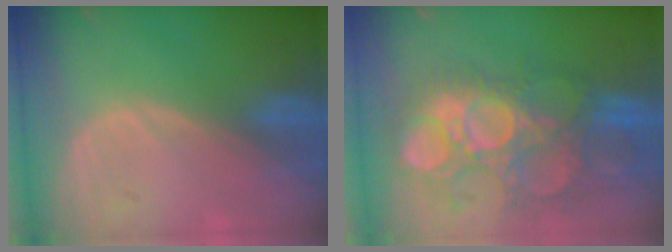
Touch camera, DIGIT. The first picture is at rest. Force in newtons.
{"total": 11.8, "press": 11.2, "slide": 3.7}